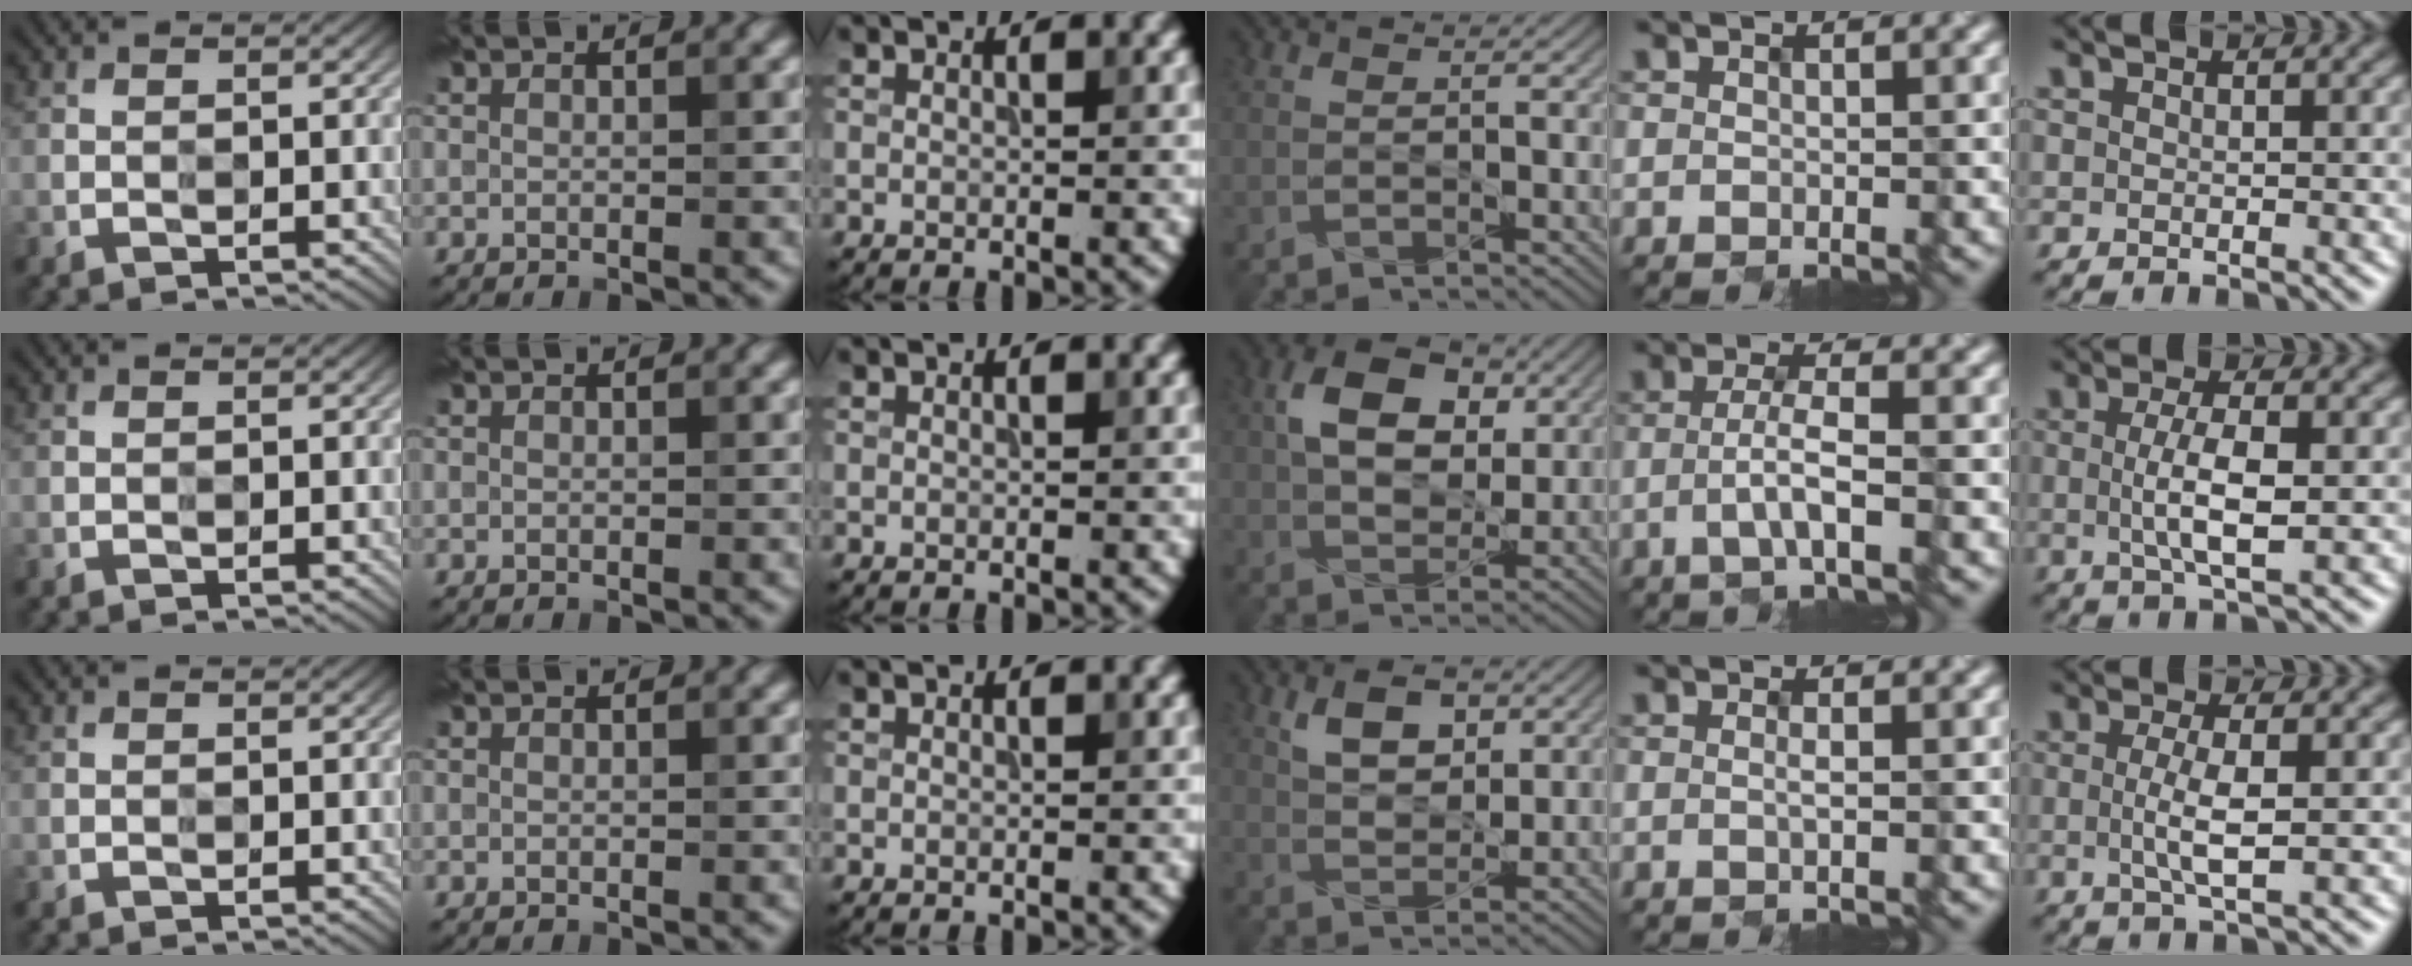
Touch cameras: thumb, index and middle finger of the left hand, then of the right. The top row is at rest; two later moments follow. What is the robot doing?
{"motion": "extract", "object": "file holder"}